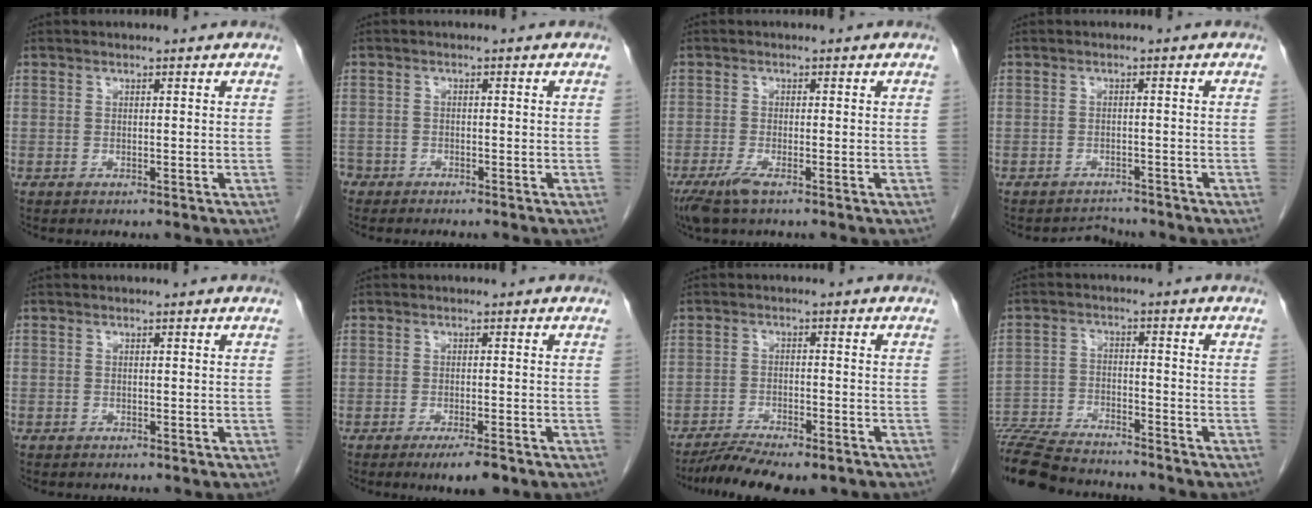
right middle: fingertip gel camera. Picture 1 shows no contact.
{"total": 3.3, "force": [-2.8, 1.7, 0.5], "torque": [-0.011, 0.000, -0.051]}
{"total": 3.3, "force": [-2.2, 0.5, 2.5], "torque": [-0.056, -0.009, -0.043]}
{"total": 2.4, "force": [-2.2, 0.5, -0.7], "torque": [0.009, -0.007, -0.033]}
{"total": 0.9, "force": [-0.7, 0.5, 0.1], "torque": [-0.006, 0.003, -0.012]}
{"total": 4.3, "force": [-2.9, 0.7, 3.1], "torque": [-0.048, -0.006, -0.042]}
{"total": 10.4, "force": [-8.7, 2.4, 5.2], "torque": [-0.079, -0.009, -0.133]}
{"total": 17.8, "force": [-16.2, 3.0, 6.7], "torque": [-0.148, -0.021, -0.257]}